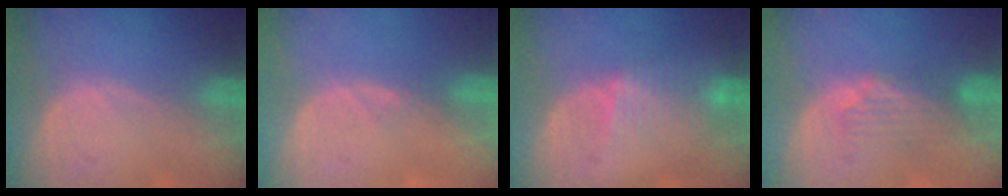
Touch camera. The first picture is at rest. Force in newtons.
{"total": 0.9, "press": 0.8, "slide": 0.4}
{"total": 4.0, "press": 4.0, "slide": 0.4}
{"total": 4.0, "press": 3.6, "slide": 1.8}